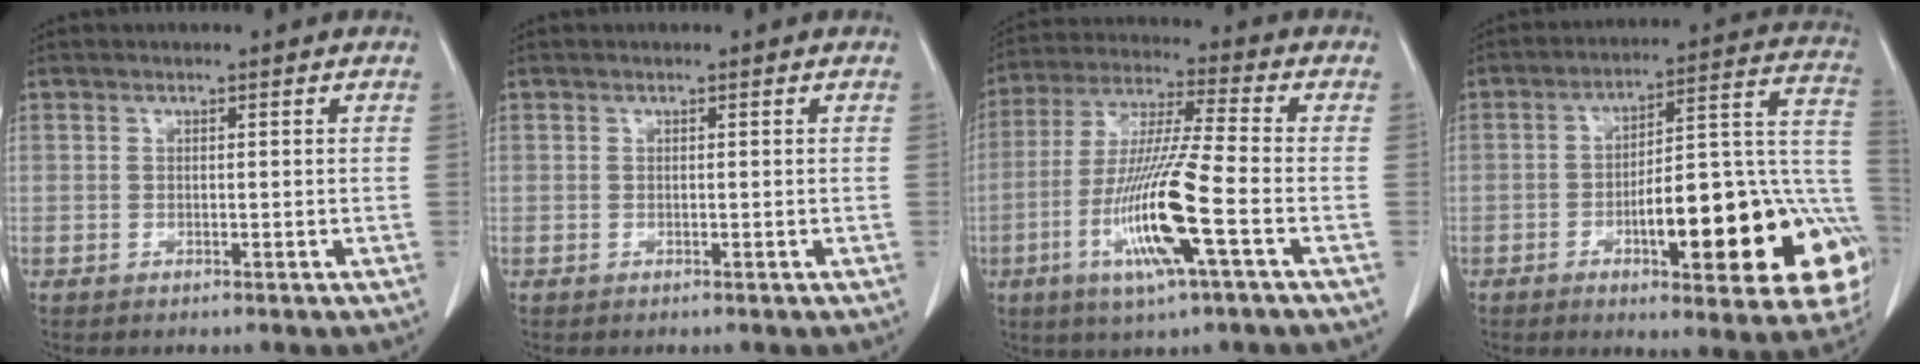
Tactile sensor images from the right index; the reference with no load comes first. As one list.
[{"total": 0.0}, {"total": 14.6, "force": [-5.0, 0.0, 13.7], "torque": [-0.280, -0.017, -0.098]}, {"total": 24.1, "force": [-7.8, 6.1, 22.0], "torque": [-0.199, 0.029, -0.095]}]